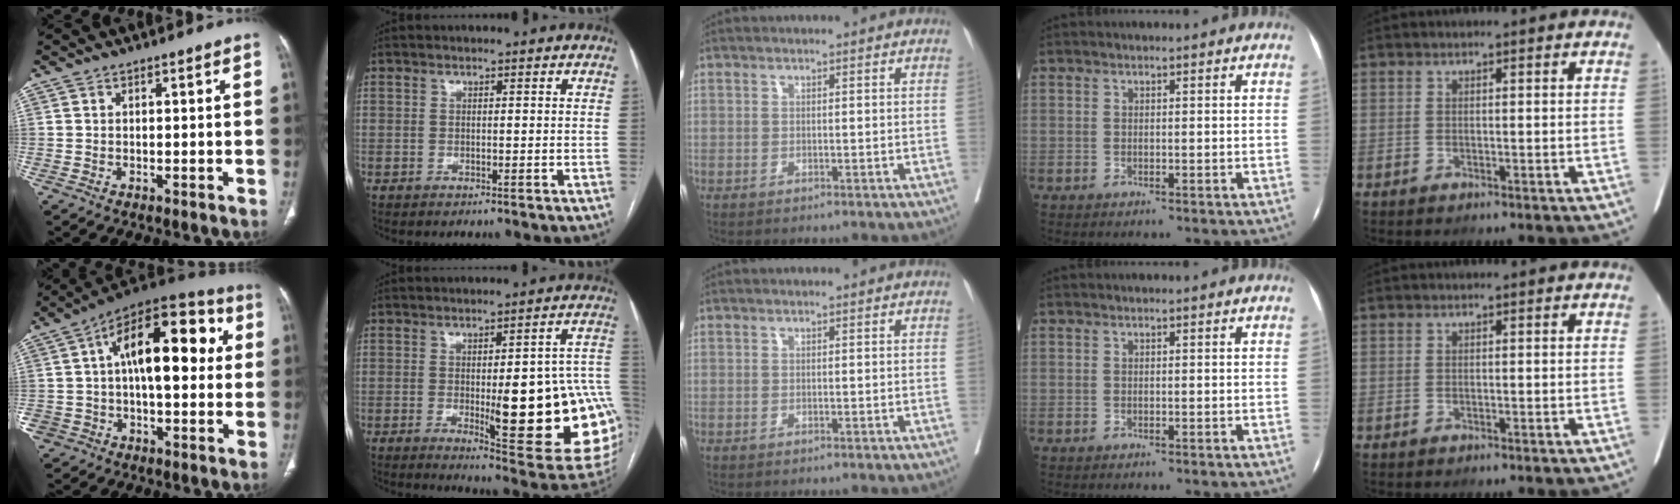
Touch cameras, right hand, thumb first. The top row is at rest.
{"thumb": {"total": 23.5, "force": [3.4, 14.0, 18.6], "torque": [-0.290, 0.048, 0.052]}, "index": {"total": 21.6, "force": [-3.1, 4.3, 20.9], "torque": [-0.176, 0.008, -0.021]}}